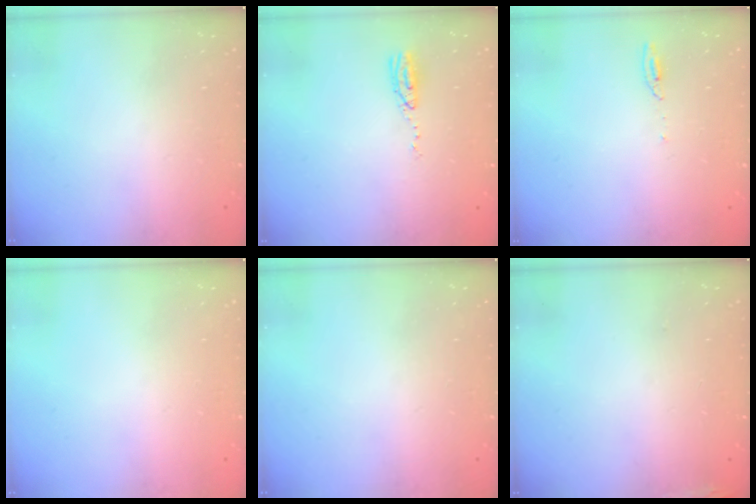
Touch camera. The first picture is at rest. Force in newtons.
{"total": 5.0, "press": 4.7, "slide": 1.5}
{"total": 4.1, "press": 4.0, "slide": 0.7}
{"total": 0.0}
{"total": 0.0}
{"total": 6.3, "press": 5.9, "slide": 2.1}